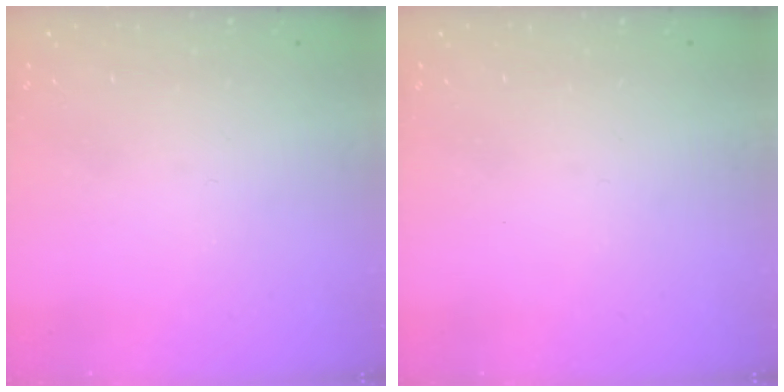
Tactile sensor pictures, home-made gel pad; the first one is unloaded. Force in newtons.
{"total": 0.0}